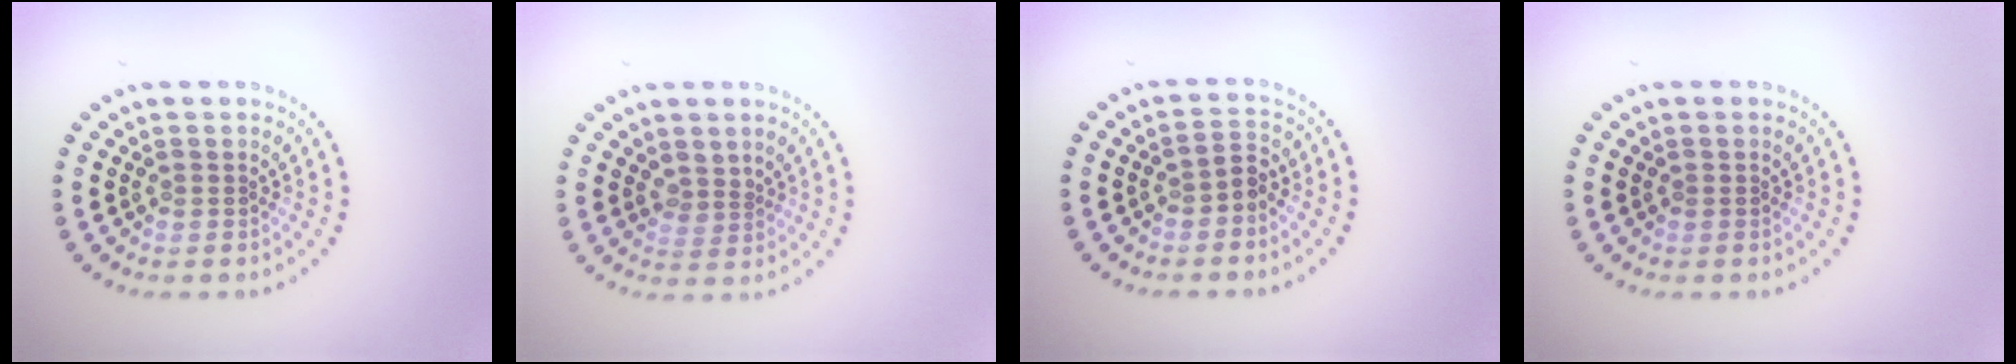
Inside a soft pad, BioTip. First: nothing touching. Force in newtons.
{"total": 1.3, "press": 1.0, "slide": 0.9}
{"total": 1.6, "press": 1.4, "slide": 0.8}
{"total": 0.0}